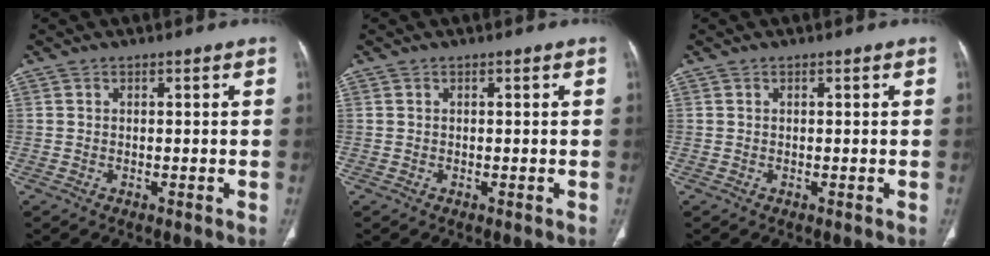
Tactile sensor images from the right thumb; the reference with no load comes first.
{"total": 0.0}
{"total": 0.0}